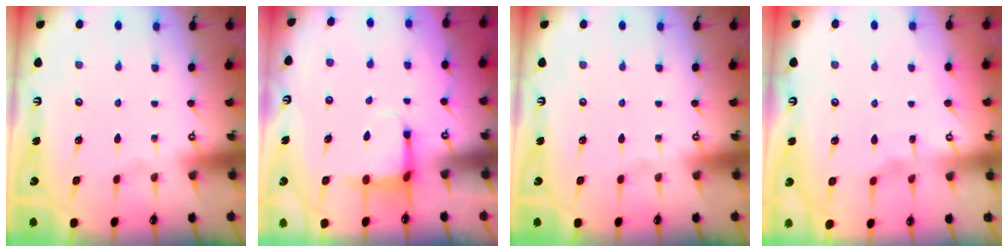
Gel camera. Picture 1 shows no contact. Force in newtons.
{"total": 3.8, "press": 3.5, "slide": 1.3}
{"total": 0.0}
{"total": 2.8, "press": 2.8, "slide": 0.4}